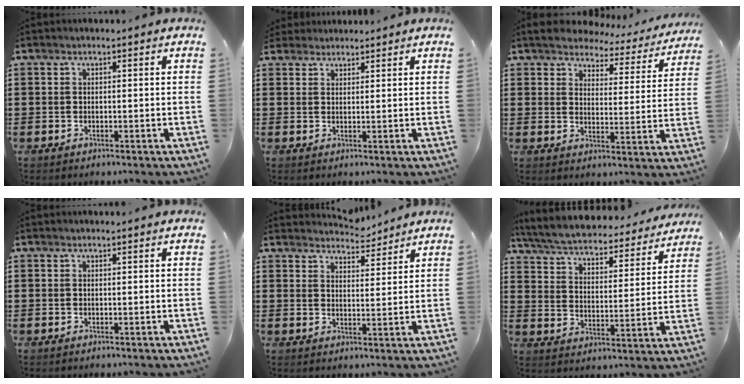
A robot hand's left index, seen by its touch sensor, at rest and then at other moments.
{"total": 1.9, "force": [1.8, 0.5, -0.1], "torque": [-0.003, 0.003, 0.037]}
{"total": 4.2, "force": [4.1, 0.8, 0.5], "torque": [-0.036, -0.026, 0.068]}
{"total": 0.0}
{"total": 4.2, "force": [4.1, 0.5, 0.2], "torque": [-0.008, -0.021, 0.075]}
{"total": 5.2, "force": [5.0, 0.4, 1.5], "torque": [-0.055, -0.035, 0.080]}